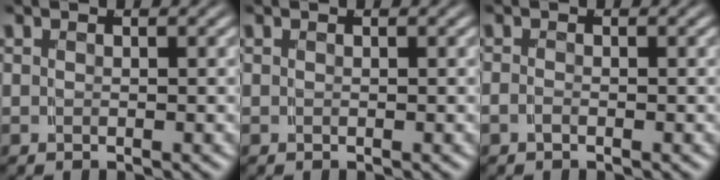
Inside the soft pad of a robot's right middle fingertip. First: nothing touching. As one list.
[{"total": 0.0}, {"total": 0.7, "force": [-0.6, 0.3, 0.3], "torque": [-0.011, 0.000, -0.014]}]